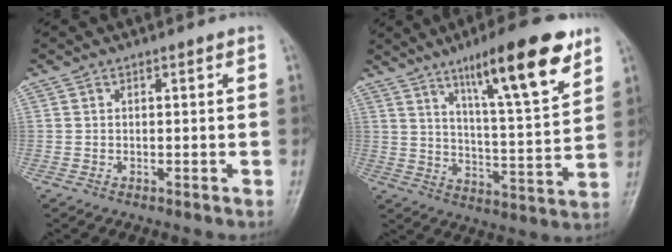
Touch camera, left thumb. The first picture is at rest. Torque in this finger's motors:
{"motor_torque": [1.59, 0.32, 1.53, -1.24, 0.11]}